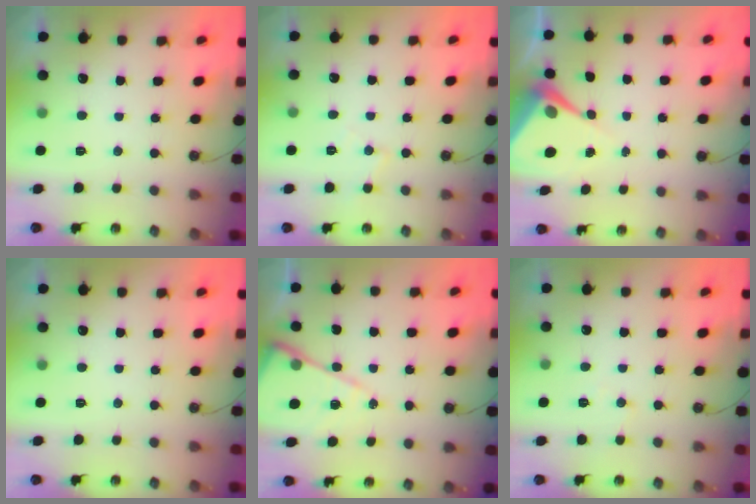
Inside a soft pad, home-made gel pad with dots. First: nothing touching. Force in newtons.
{"total": 5.4, "press": 5.4, "slide": 0.9}
{"total": 6.4, "press": 6.4, "slide": 0.4}
{"total": 0.0}
{"total": 11.7, "press": 11.7, "slide": 1.1}
{"total": 4.7, "press": 4.7, "slide": 0.8}